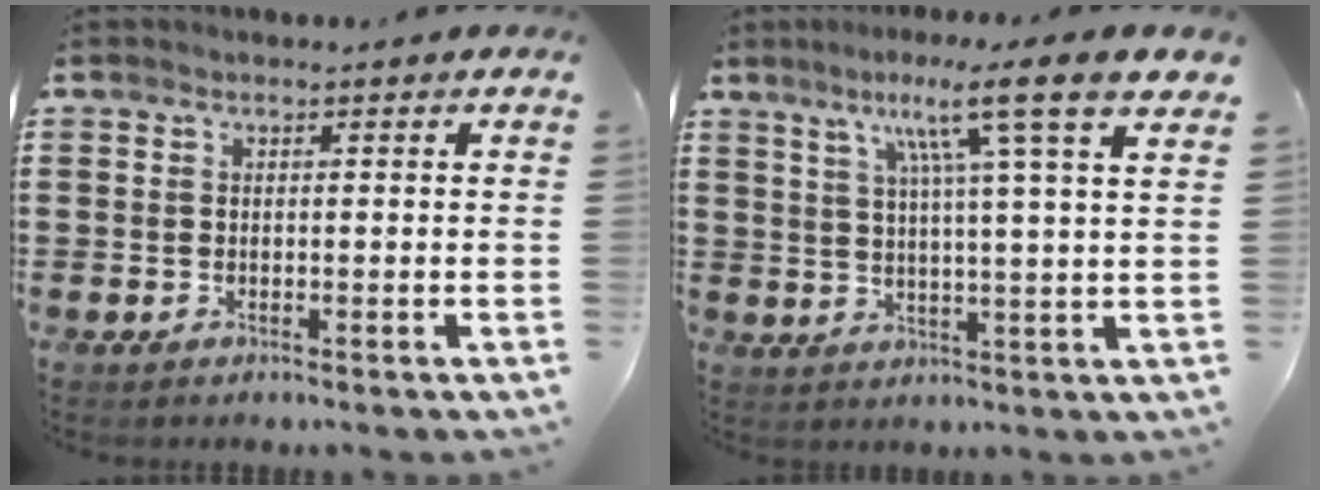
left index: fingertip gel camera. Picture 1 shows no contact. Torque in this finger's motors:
{"motor_torque": [1.23, -0.91, 0.77, 0.21]}